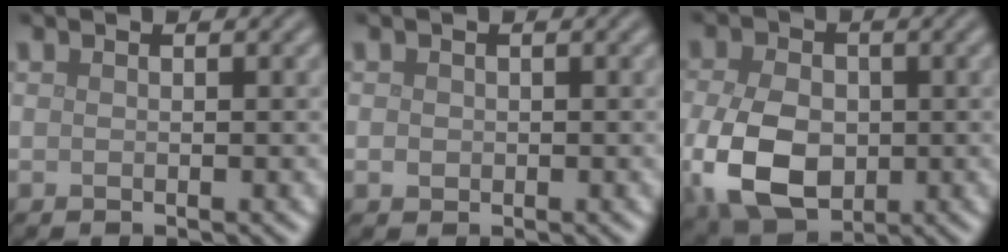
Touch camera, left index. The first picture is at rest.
{"total": 0.8, "force": [0.0, 0.7, 0.3], "torque": [-0.002, -0.003, -0.002]}
{"total": 8.4, "force": [-1.5, 5.7, 5.9], "torque": [-0.138, -0.016, -0.027]}